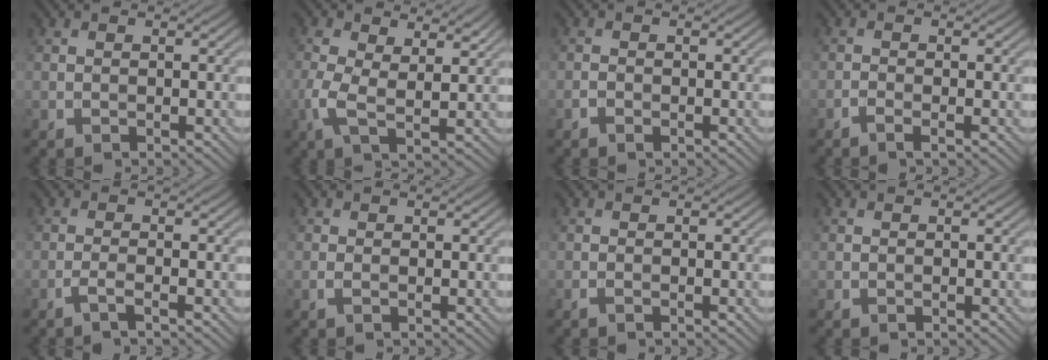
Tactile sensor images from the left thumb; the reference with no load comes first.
{"total": 6.6, "force": [1.2, 3.3, 5.6], "torque": [-0.135, -0.002, 0.015]}
{"total": 0.9, "force": [-0.6, 0.4, 0.5], "torque": [-0.010, 0.001, -0.013]}
{"total": 1.3, "force": [-0.9, 0.1, 1.0], "torque": [-0.021, 0.002, -0.022]}
{"total": 1.7, "force": [-1.0, 0.1, 1.4], "torque": [-0.022, 0.007, -0.030]}
{"total": 0.7, "force": [-0.1, 0.3, 0.7], "torque": [-0.019, -0.001, -0.003]}
{"total": 0.5, "force": [-0.4, 0.0, 0.4], "torque": [-0.011, 0.000, -0.008]}
{"total": 0.0}